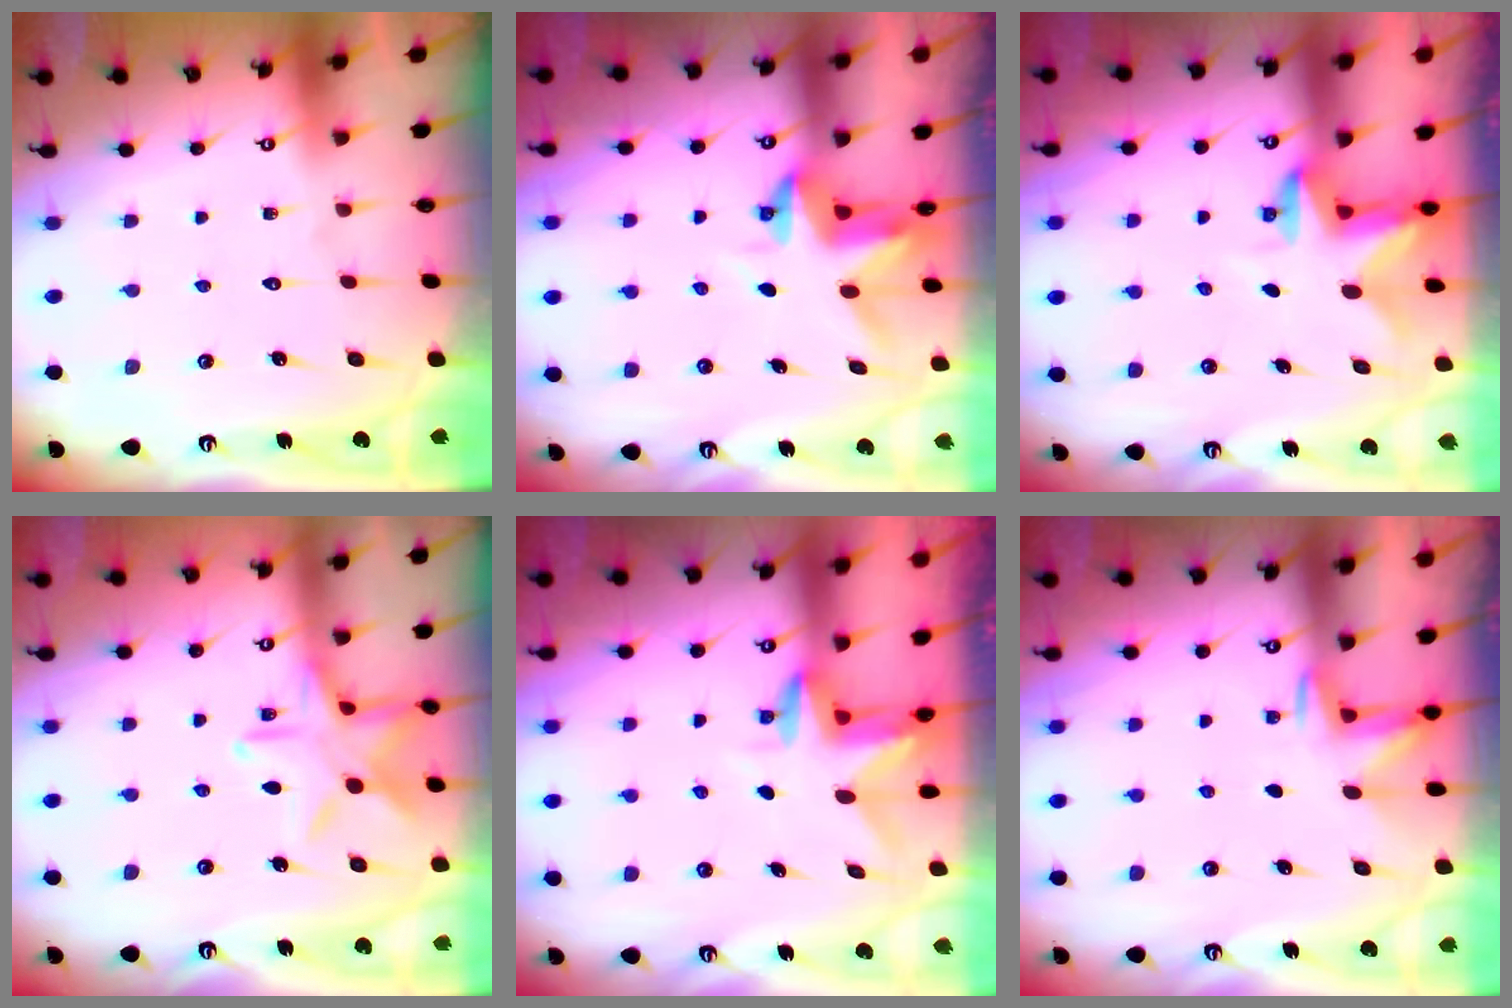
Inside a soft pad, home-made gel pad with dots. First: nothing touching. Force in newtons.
{"total": 3.6, "press": 3.6, "slide": 0.2}
{"total": 2.6, "press": 2.6, "slide": 0.4}
{"total": 12.8, "press": 12.8, "slide": 0.8}
{"total": 2.9, "press": 2.9, "slide": 0.3}
{"total": 2.5, "press": 2.4, "slide": 0.7}